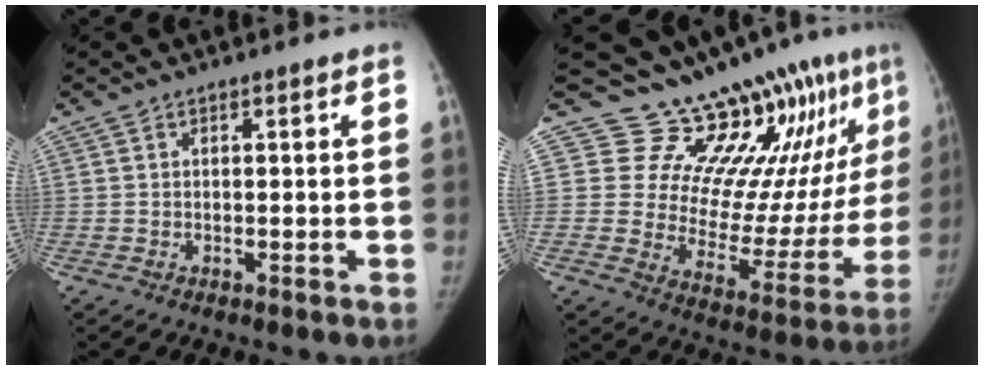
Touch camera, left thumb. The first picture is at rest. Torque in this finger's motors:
{"motor_torque": [-0.11, -0.08, -0.20, -0.41, -0.13]}